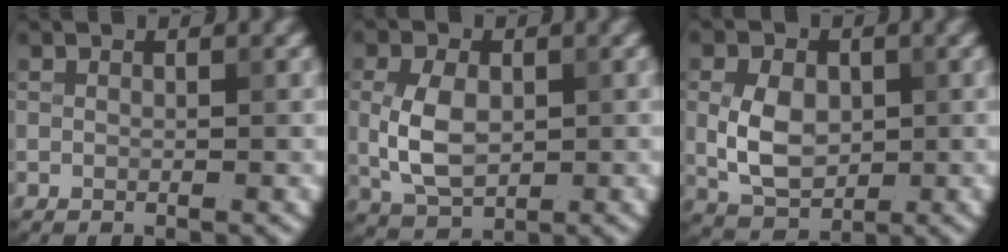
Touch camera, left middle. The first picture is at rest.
{"total": 4.9, "force": [0.0, 3.2, 3.7], "torque": [-0.082, 0.000, 0.003]}
{"total": 4.9, "force": [0.0, 3.4, 3.5], "torque": [-0.070, -0.001, 0.002]}